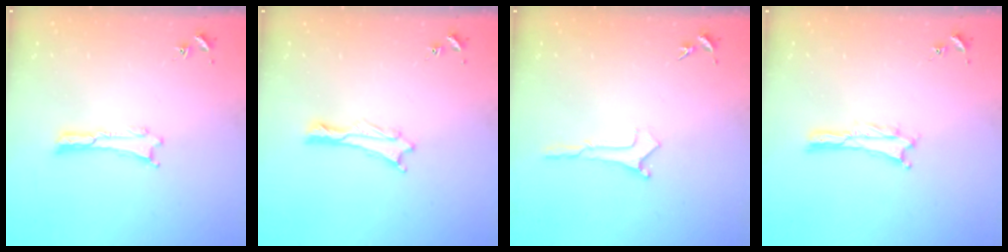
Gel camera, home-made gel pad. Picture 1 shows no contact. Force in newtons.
{"total": 0.8, "press": 0.7, "slide": 0.1}
{"total": 0.0}
{"total": 0.0}